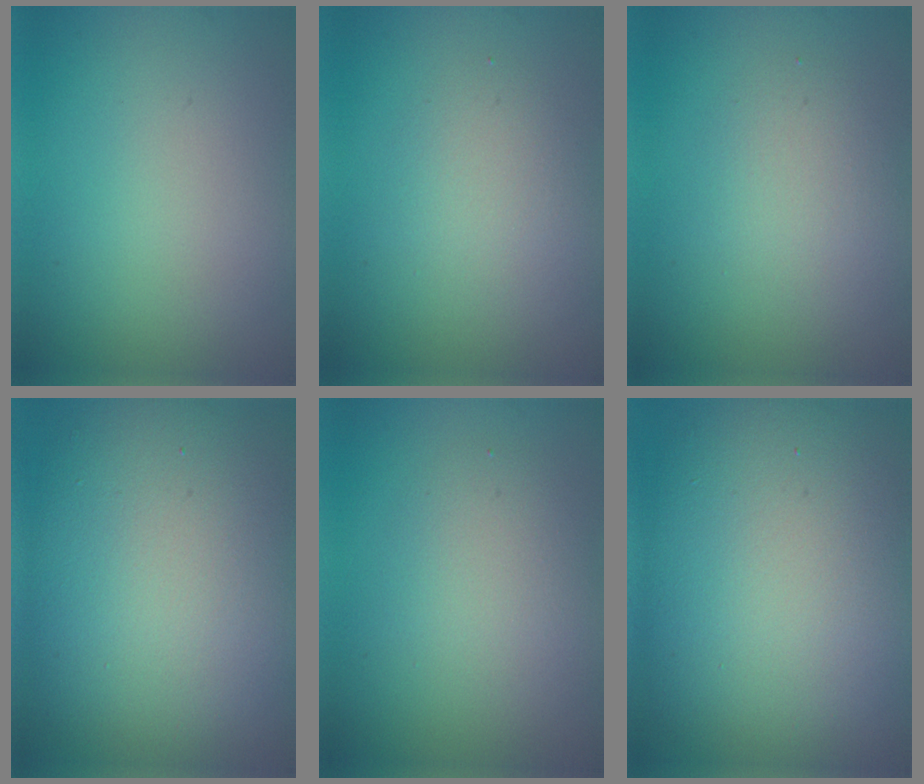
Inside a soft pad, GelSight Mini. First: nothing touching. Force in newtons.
{"total": 2.2, "press": 2.2, "slide": 0.0}
{"total": 2.4, "press": 2.4, "slide": 0.1}
{"total": 14.6, "press": 14.6, "slide": 0.5}
{"total": 2.9, "press": 2.8, "slide": 0.3}
{"total": 15.3, "press": 15.2, "slide": 1.2}